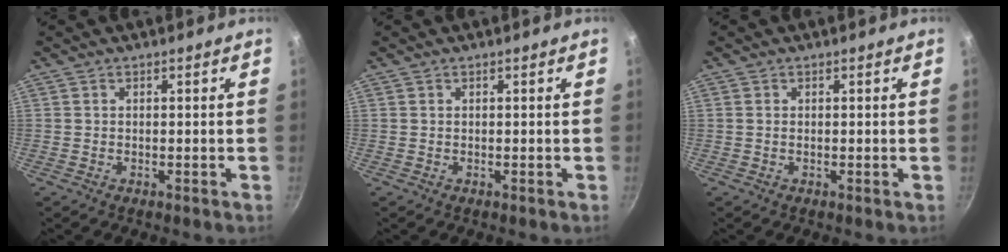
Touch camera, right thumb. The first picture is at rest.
{"total": 0.0}
{"total": 0.0}